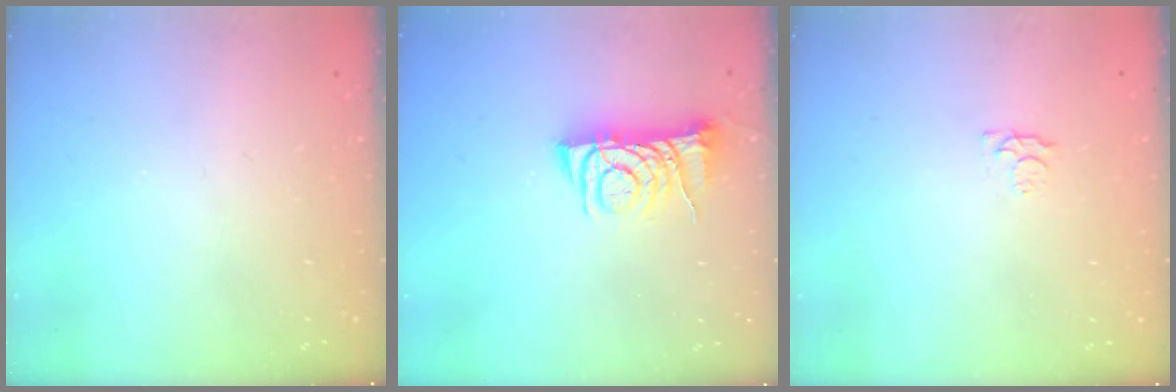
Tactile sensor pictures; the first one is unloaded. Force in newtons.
{"total": 8.1, "press": 8.1, "slide": 0.9}
{"total": 2.7, "press": 2.7, "slide": 0.5}